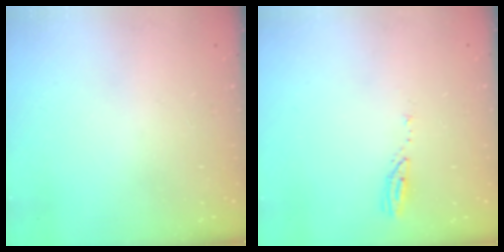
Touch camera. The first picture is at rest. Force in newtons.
{"total": 4.0, "press": 4.0, "slide": 0.4}